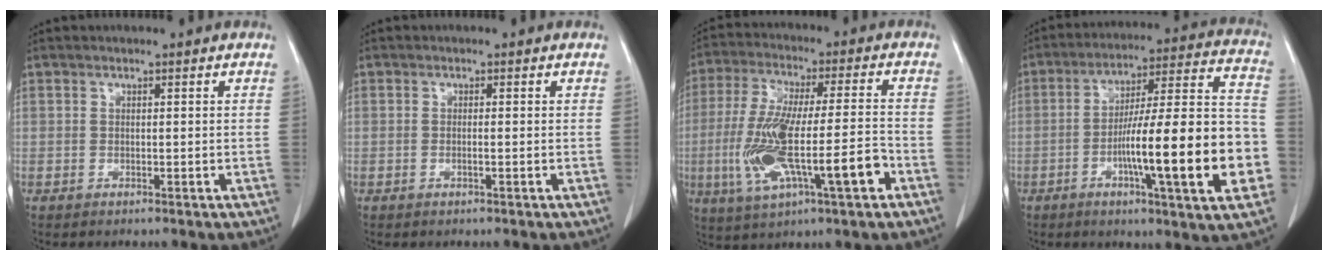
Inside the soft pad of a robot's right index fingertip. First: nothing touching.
{"total": 0.7, "force": [-0.2, -0.1, 0.7], "torque": [-0.014, -0.001, -0.003]}
{"total": 15.9, "force": [-4.6, 2.6, 15.1], "torque": [-0.293, -0.002, -0.073]}
{"total": 22.1, "force": [-5.7, 1.7, 21.3], "torque": [-0.278, 0.014, -0.084]}